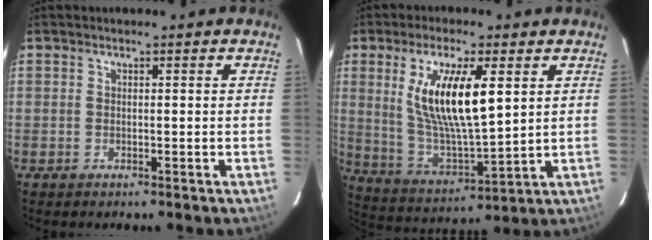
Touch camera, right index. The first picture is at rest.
{"total": 15.3, "force": [4.6, 4.2, 14.0], "torque": [-0.265, -0.008, 0.098]}